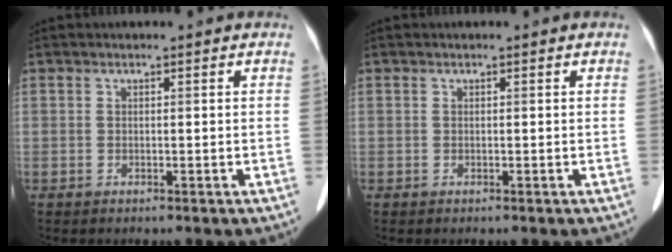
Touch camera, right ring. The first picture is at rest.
{"total": 0.0}